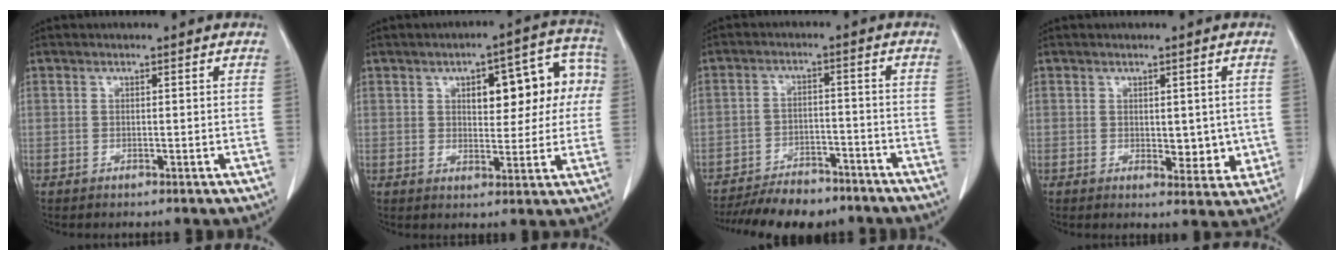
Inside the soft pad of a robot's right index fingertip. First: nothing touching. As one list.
[{"total": 11.7, "force": [2.6, 5.0, 10.3], "torque": [-0.119, 0.043, 0.037]}, {"total": 12.1, "force": [-10.5, 4.1, 4.4], "torque": [-0.059, 0.002, -0.152]}, {"total": 4.8, "force": [-0.1, 2.6, 4.0], "torque": [-0.039, -0.010, 0.006]}]